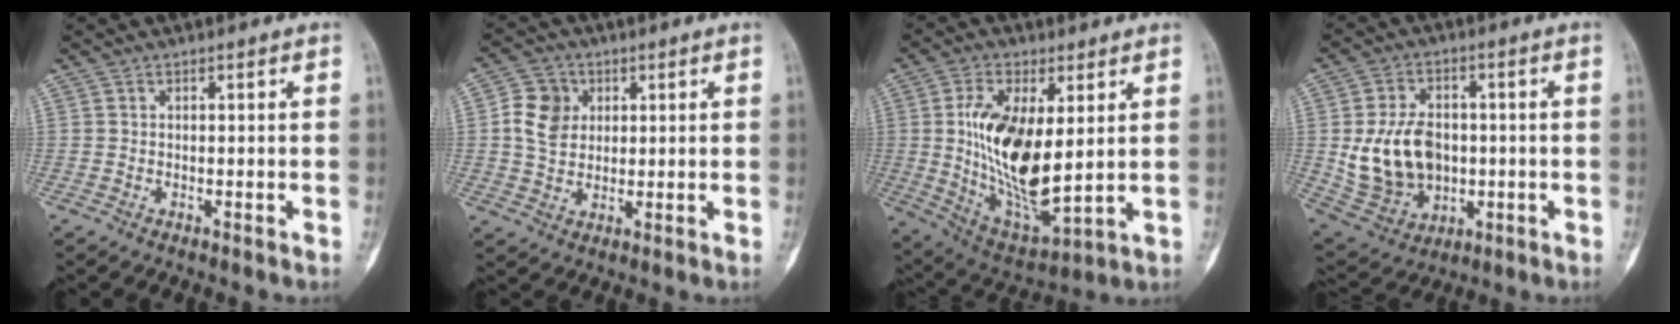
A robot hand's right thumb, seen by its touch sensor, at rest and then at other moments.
{"total": 7.5, "force": [1.6, 6.1, 3.9], "torque": [-0.055, 0.002, 0.029]}
{"total": 18.5, "force": [2.5, 8.3, 16.3], "torque": [-0.289, -0.026, 0.059]}
{"total": 14.4, "force": [-0.3, 10.5, 9.9], "torque": [-0.156, 0.002, 0.014]}